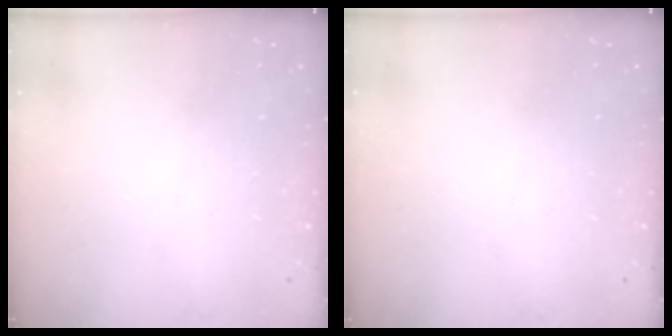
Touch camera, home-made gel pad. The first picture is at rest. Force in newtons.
{"total": 0.0}